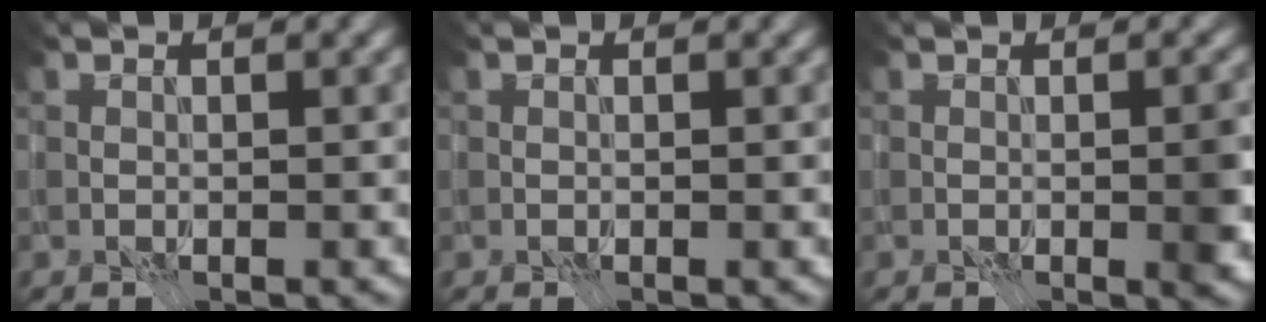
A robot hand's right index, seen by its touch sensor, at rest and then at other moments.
{"total": 0.0}
{"total": 2.5, "force": [-0.3, 0.4, 2.4], "torque": [-0.035, 0.001, -0.007]}